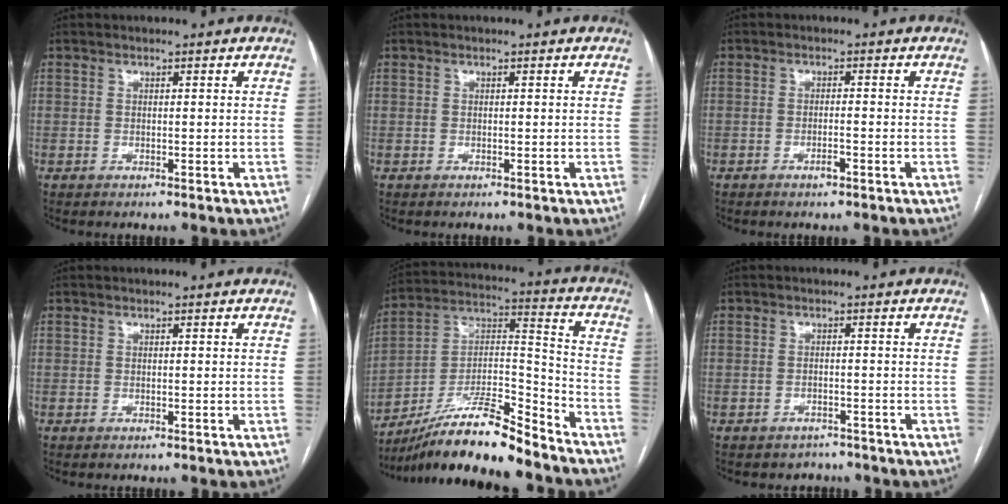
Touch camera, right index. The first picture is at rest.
{"total": 0.0}
{"total": 1.8, "force": [-1.0, 0.3, 1.4], "torque": [-0.025, 0.000, -0.017]}
{"total": 0.0}
{"total": 17.0, "force": [-14.4, 1.7, 8.9], "torque": [-0.161, 0.020, -0.253]}
{"total": 2.7, "force": [-2.2, 1.5, -0.2], "torque": [-0.006, 0.006, -0.030]}